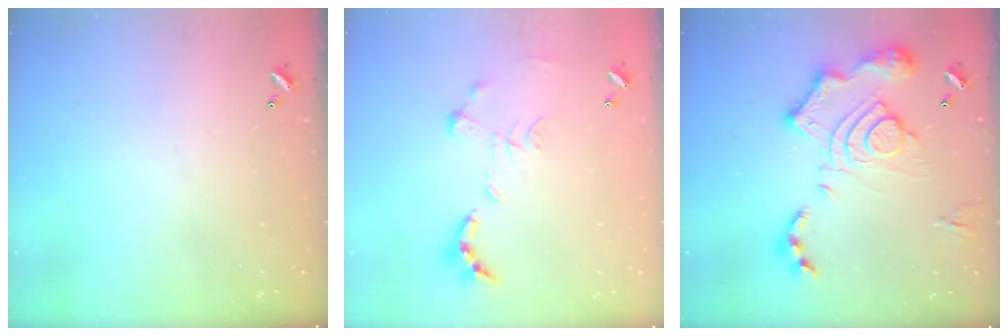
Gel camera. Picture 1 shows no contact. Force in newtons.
{"total": 1.3, "press": 1.2, "slide": 0.3}
{"total": 17.0, "press": 17.0, "slide": 1.6}